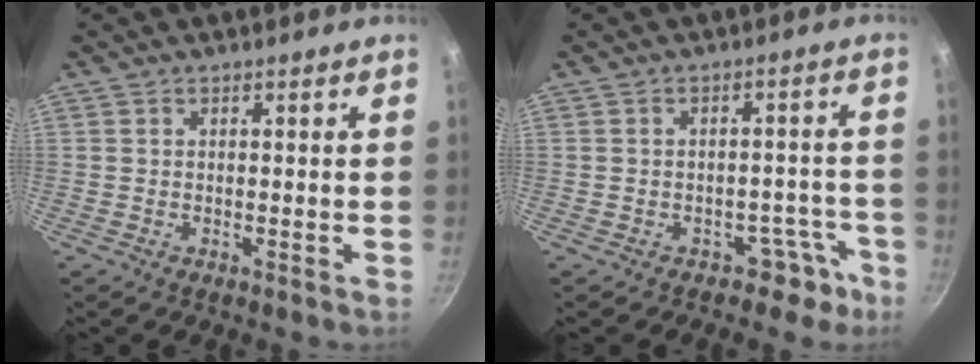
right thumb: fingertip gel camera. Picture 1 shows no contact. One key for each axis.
{"total": 5.4, "fx": -3.5, "fy": 3.7, "fz": 1.7, "tx": 0.030, "ty": 0.060, "tz": -0.023}